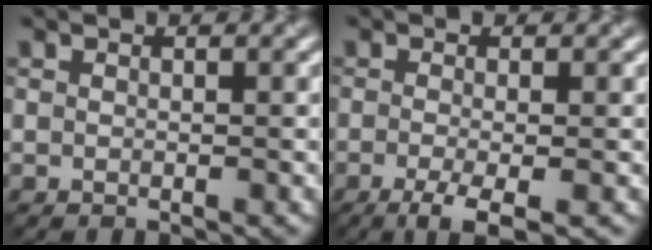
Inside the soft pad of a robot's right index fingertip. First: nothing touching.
{"total": 3.4, "force": [-1.6, 0.8, 2.9], "torque": [-0.051, -0.006, -0.035]}